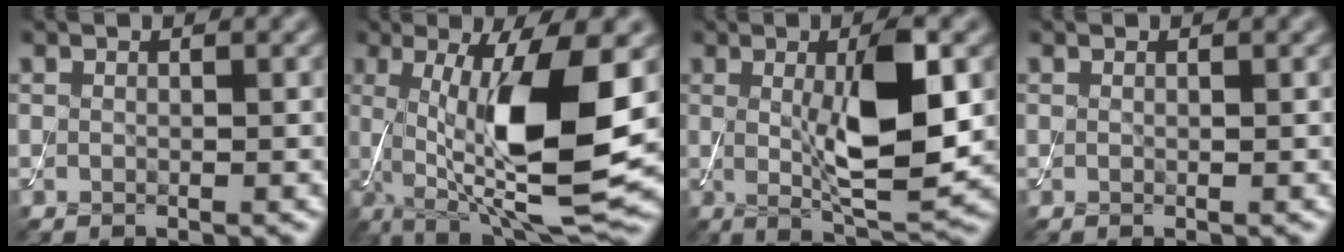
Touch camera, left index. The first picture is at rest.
{"total": 12.1, "force": [0.1, 3.0, 11.8], "torque": [-0.196, -0.011, 0.009]}
{"total": 8.1, "force": [0.6, 2.0, 7.8], "torque": [-0.123, -0.010, 0.015]}
{"total": 0.0}